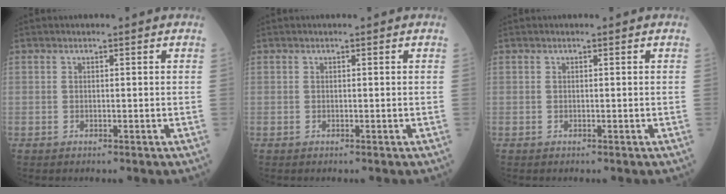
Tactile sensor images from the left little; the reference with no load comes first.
{"total": 0.0}
{"total": 0.0}